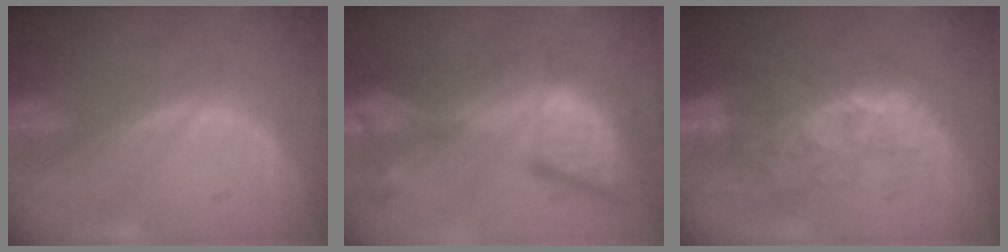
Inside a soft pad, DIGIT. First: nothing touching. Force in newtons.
{"total": 13.5, "press": 11.0, "slide": 7.8}
{"total": 9.8, "press": 8.3, "slide": 5.1}